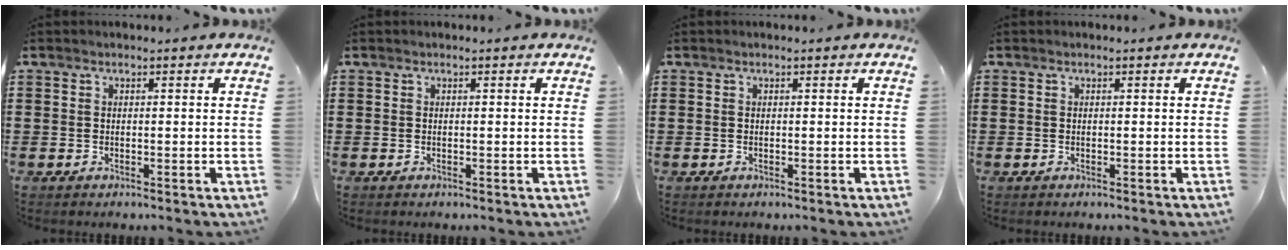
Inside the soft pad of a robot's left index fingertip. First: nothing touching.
{"total": 0.0}
{"total": 0.0}
{"total": 0.0}